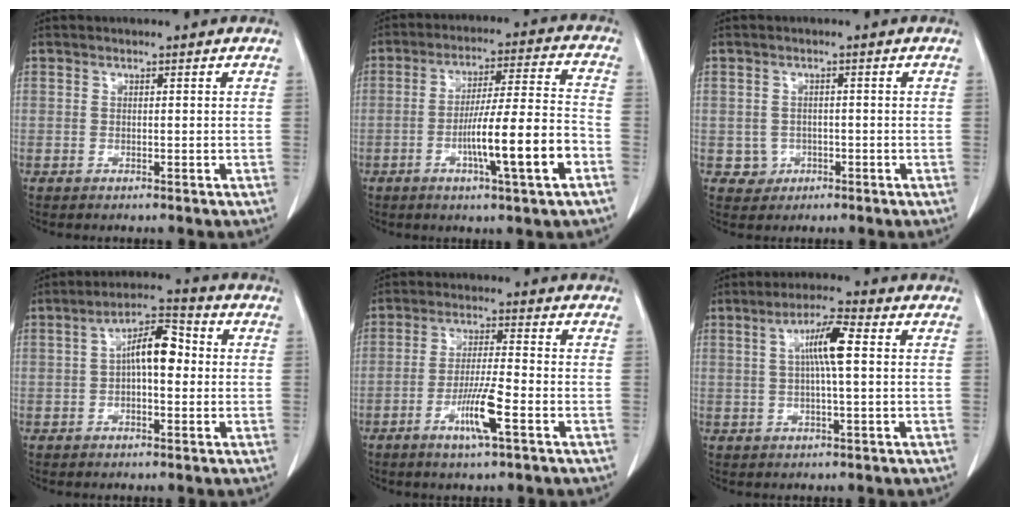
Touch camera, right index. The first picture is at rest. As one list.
[{"total": 13.1, "force": [-4.7, 0.0, 12.2], "torque": [-0.203, 0.003, -0.075]}, {"total": 2.6, "force": [-0.7, 2.5, 0.0], "torque": [0.005, 0.010, -0.004]}, {"total": 7.6, "force": [0.5, 2.7, 7.0], "torque": [-0.127, 0.028, 0.003]}, {"total": 7.2, "force": [-3.2, 0.0, 6.5], "torque": [-0.124, -0.010, -0.059]}, {"total": 6.5, "force": [1.2, 0.3, 6.3], "torque": [-0.115, 0.009, 0.019]}]